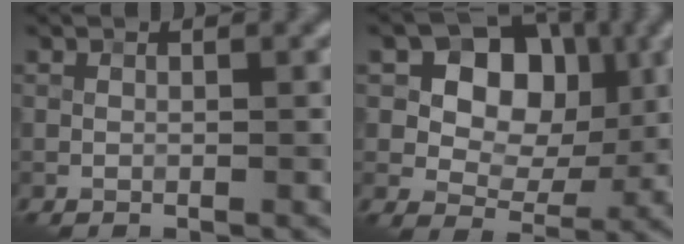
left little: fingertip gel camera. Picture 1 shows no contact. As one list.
[{"total": 8.7, "force": [2.5, 6.5, 5.2], "torque": [-0.080, 0.011, 0.021]}]